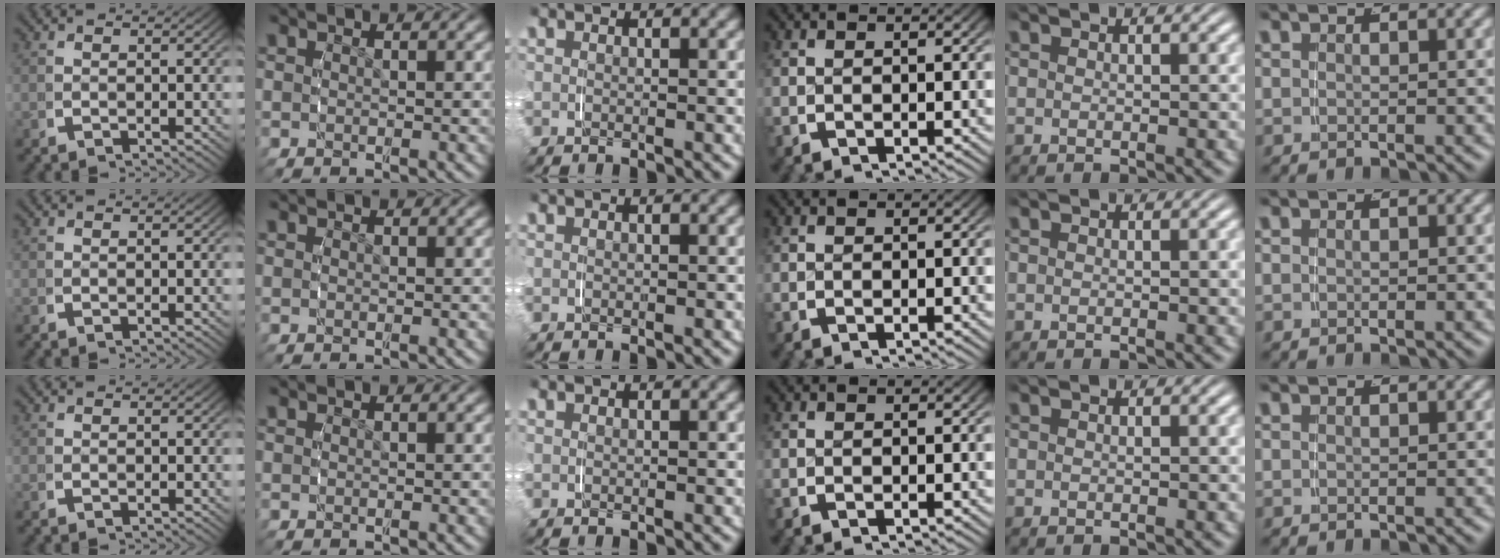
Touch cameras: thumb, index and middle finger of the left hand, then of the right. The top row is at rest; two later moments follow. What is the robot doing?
{"motion": "grasp_and_lifting", "object": "measuring cup"}